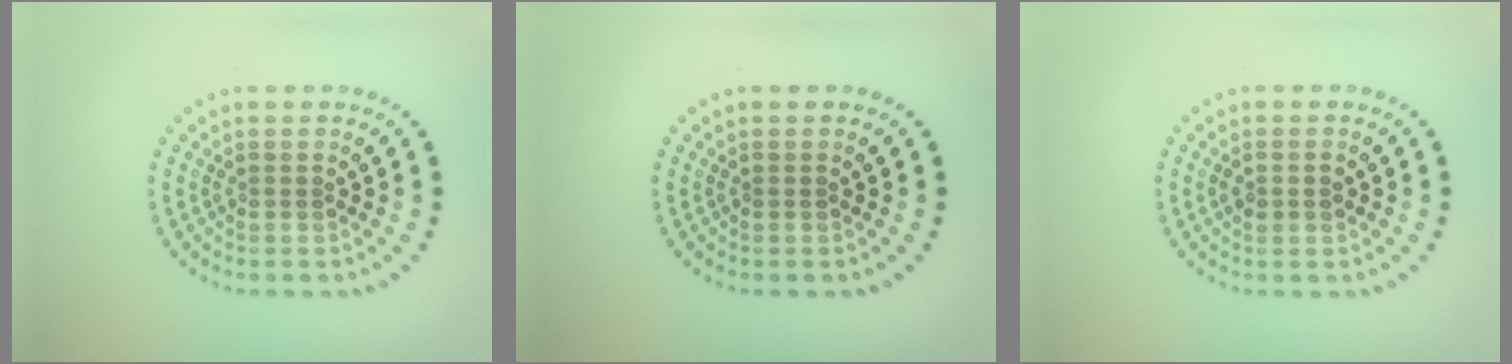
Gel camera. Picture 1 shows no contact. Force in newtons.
{"total": 0.0}
{"total": 0.9, "press": 0.9, "slide": 0.1}